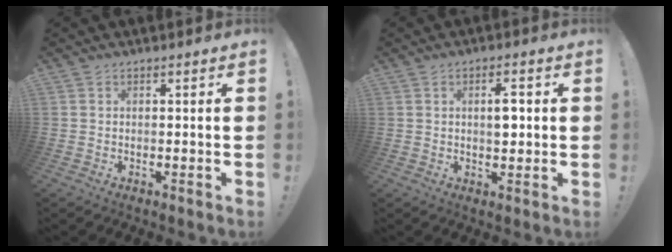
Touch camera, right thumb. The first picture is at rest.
{"total": 4.4, "force": [0.8, 2.3, 3.6], "torque": [-0.042, -0.002, 0.006]}